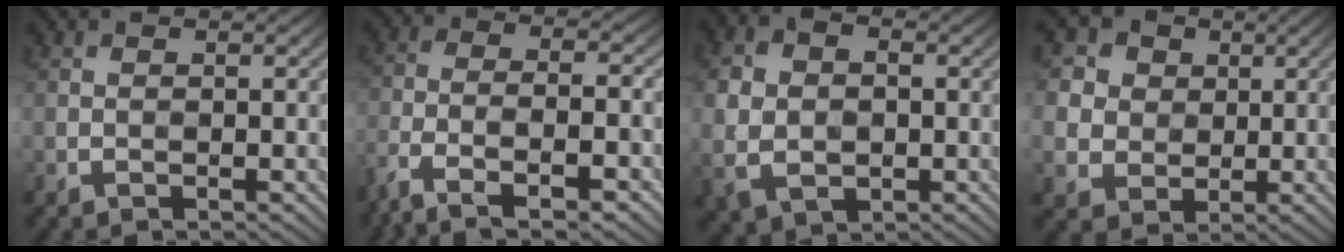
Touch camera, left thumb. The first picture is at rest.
{"total": 10.0, "force": [-6.7, 3.1, 6.7], "torque": [-0.137, -0.010, -0.129]}
{"total": 7.1, "force": [-0.5, 5.4, 4.7], "torque": [-0.110, -0.007, -0.012]}
{"total": 8.0, "force": [3.1, 6.8, 2.7], "torque": [-0.110, 0.014, 0.057]}